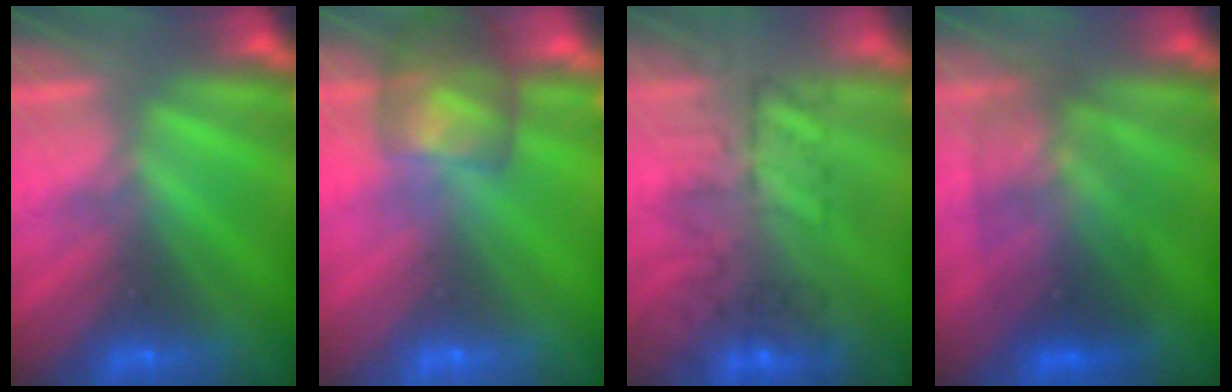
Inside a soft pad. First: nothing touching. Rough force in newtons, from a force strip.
{"total": 7.7}
{"total": 7.2}
{"total": 3.0}